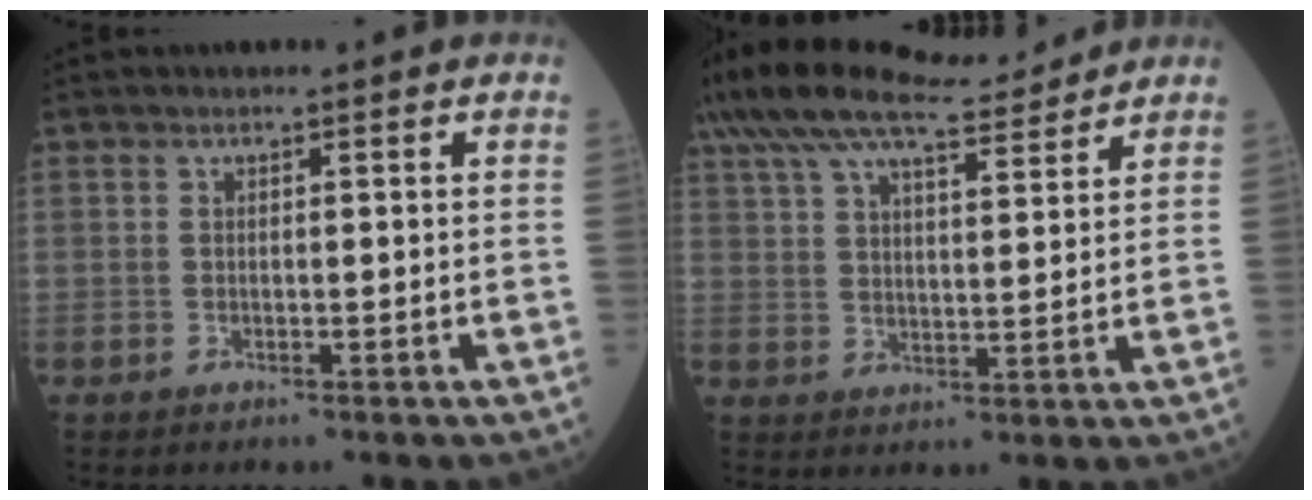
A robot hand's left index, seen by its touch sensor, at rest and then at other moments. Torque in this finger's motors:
{"motor_torque": [0.97, -1.16, 0.03, 0.21]}